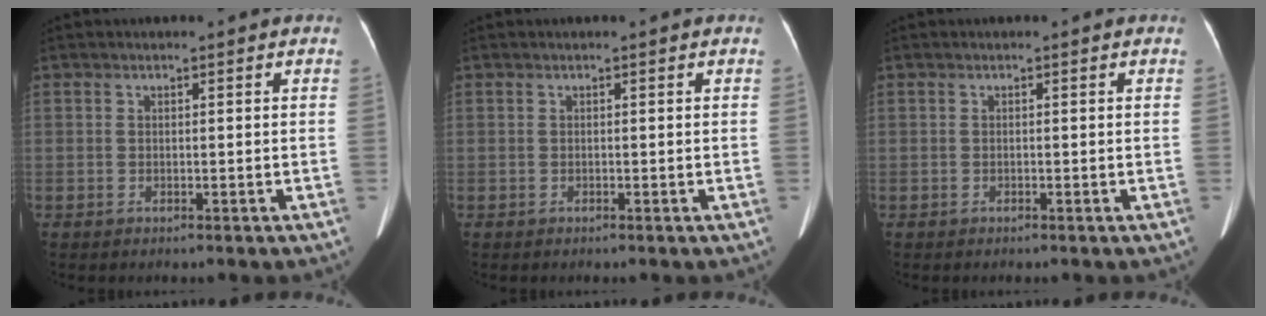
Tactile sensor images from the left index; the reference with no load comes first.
{"total": 0.0}
{"total": 0.0}